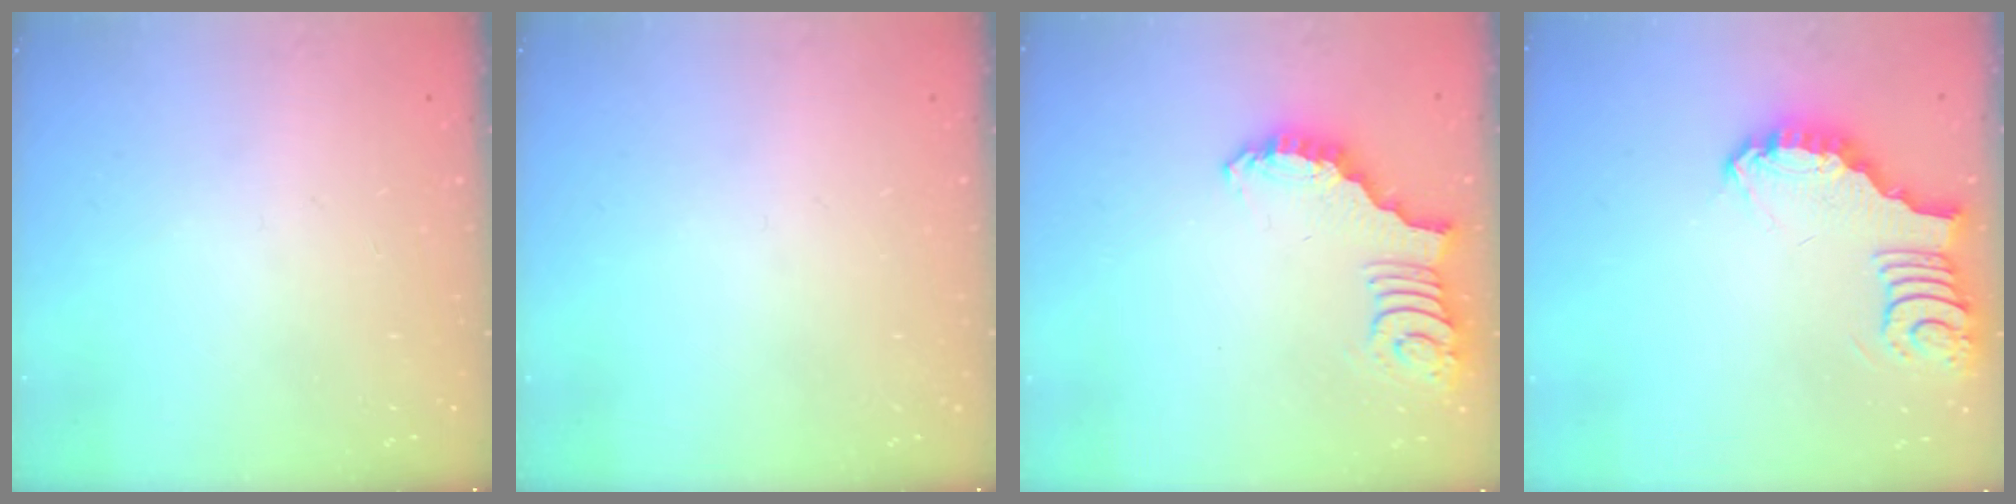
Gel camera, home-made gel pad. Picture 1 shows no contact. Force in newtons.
{"total": 0.0}
{"total": 2.7, "press": 2.7, "slide": 0.5}
{"total": 3.8, "press": 3.8, "slide": 0.3}